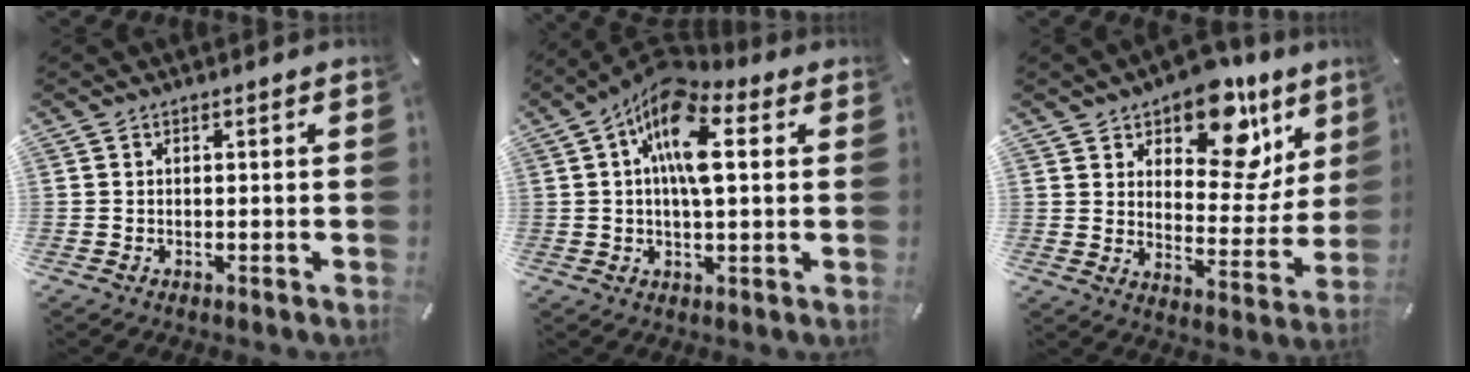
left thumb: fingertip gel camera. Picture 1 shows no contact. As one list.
[{"total": 13.6, "force": [3.8, 6.0, 11.6], "torque": [-0.214, -0.011, 0.062]}, {"total": 16.7, "force": [11.3, 8.7, 8.7], "torque": [-0.119, -0.082, 0.193]}]